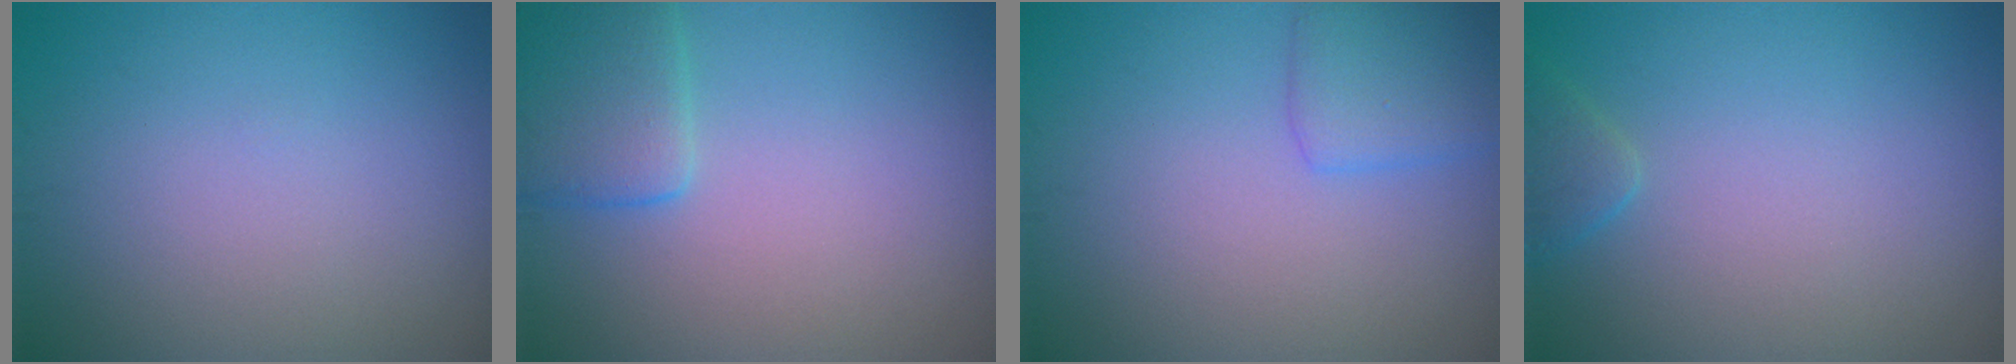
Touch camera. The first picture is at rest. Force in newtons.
{"total": 3.4, "press": 3.3, "slide": 0.2}
{"total": 2.7, "press": 2.7, "slide": 0.0}
{"total": 1.5, "press": 1.5, "slide": 0.2}